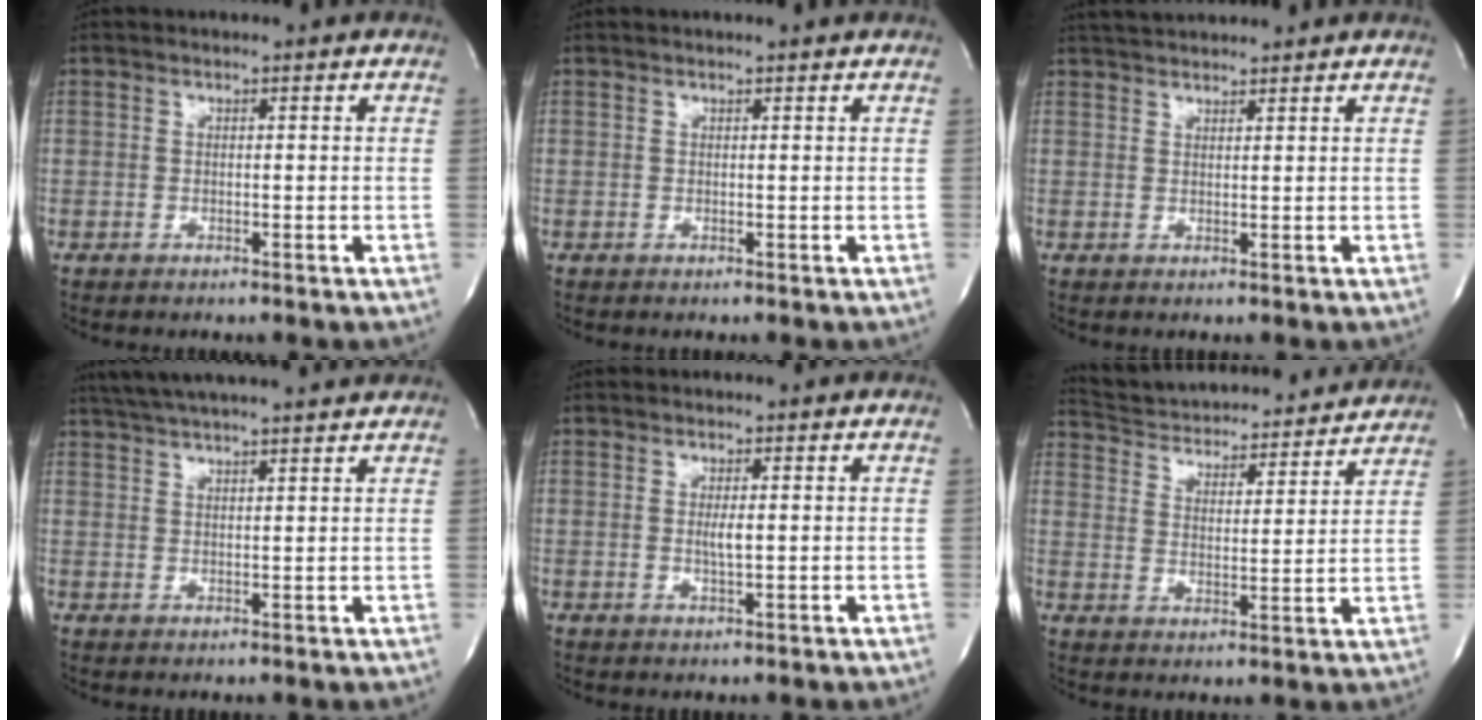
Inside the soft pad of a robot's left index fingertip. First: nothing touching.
{"total": 1.2, "force": [1.1, -0.2, 0.4], "torque": [-0.011, 0.004, 0.015]}
{"total": 4.9, "force": [4.7, 0.5, 1.4], "torque": [-0.027, 0.034, 0.081]}
{"total": 13.3, "force": [11.9, 0.6, 5.9], "torque": [-0.108, 0.032, 0.174]}
{"total": 1.8, "force": [0.1, 0.1, 1.8], "torque": [-0.038, -0.003, 0.003]}
{"total": 19.0, "force": [18.2, 3.4, 4.5], "torque": [-0.076, 0.007, 0.257]}